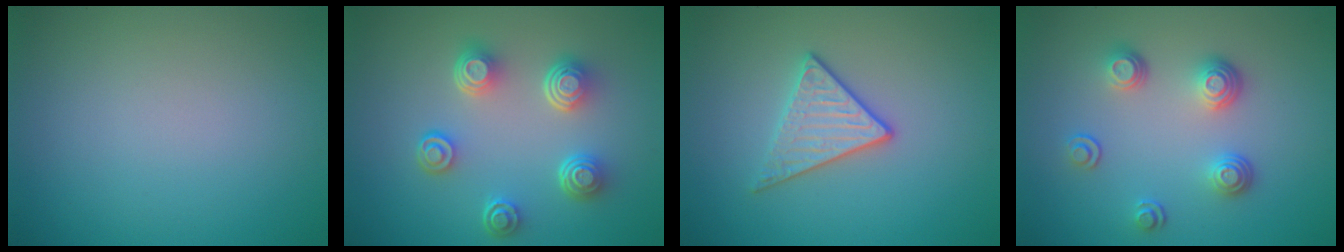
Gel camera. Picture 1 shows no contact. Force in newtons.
{"total": 5.0, "press": 3.5, "slide": 3.5}
{"total": 2.8, "press": 2.6, "slide": 1.0}
{"total": 3.3, "press": 2.6, "slide": 2.1}